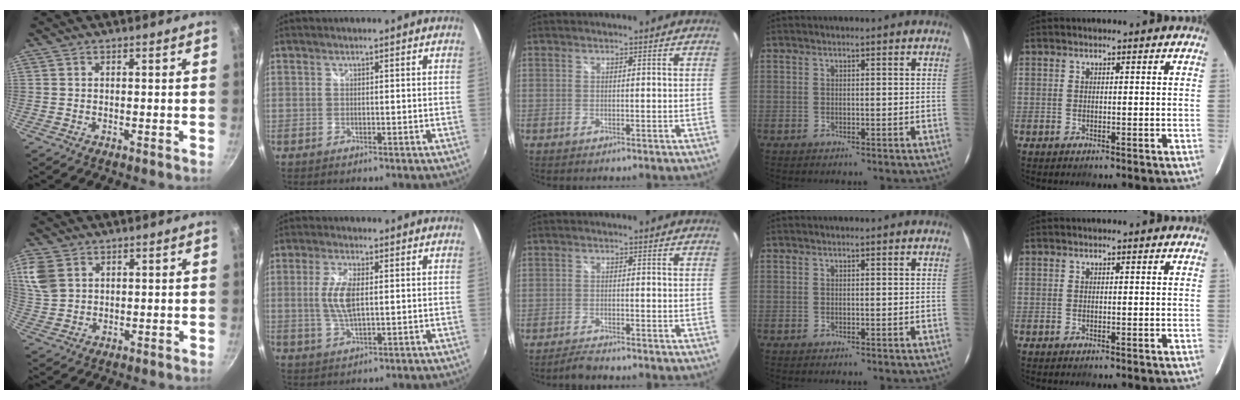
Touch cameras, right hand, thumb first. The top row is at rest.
{"thumb": {"total": 8.8, "force": [3.8, 6.4, 4.7], "torque": [-0.094, -0.005, 0.081]}, "index": {"total": 6.6, "force": [0.6, 2.6, 6.1], "torque": [-0.124, 0.000, 0.015]}, "middle": {"total": 2.3, "force": [-2.3, 0.2, 0.6], "torque": [-0.023, -0.006, -0.045]}}